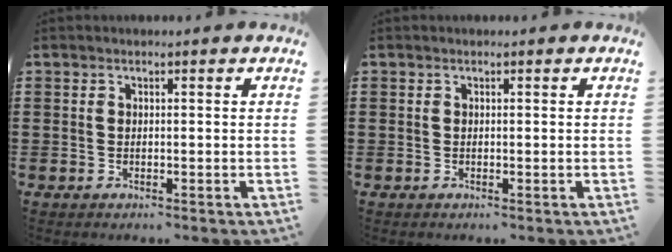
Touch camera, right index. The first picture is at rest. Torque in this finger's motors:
{"motor_torque": [0.00, 0.00, 0.00, 0.00]}